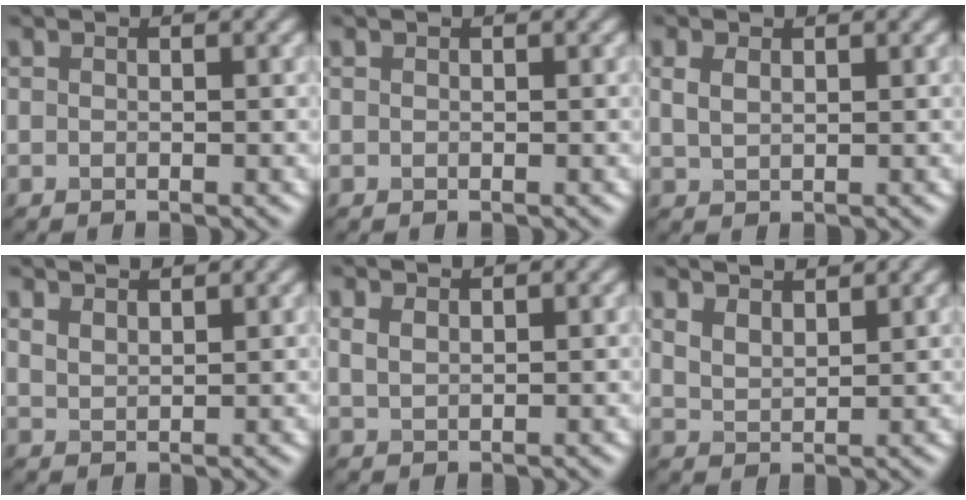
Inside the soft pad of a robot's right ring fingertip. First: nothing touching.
{"total": 0.0}
{"total": 1.6, "force": [0.8, 0.9, 1.1], "torque": [-0.026, 0.000, 0.019]}
{"total": 2.5, "force": [2.2, 0.7, 0.9], "torque": [-0.014, 0.003, 0.035]}
{"total": 1.4, "force": [1.0, 0.6, 0.8], "torque": [-0.020, 0.000, 0.024]}
{"total": 3.7, "force": [3.2, 1.2, 1.5], "torque": [-0.032, 0.004, 0.050]}